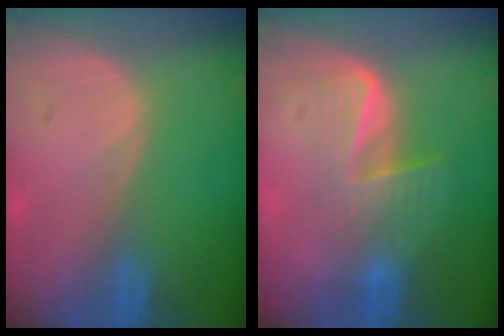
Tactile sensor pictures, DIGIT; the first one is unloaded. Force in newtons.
{"total": 6.8, "press": 5.7, "slide": 3.8}